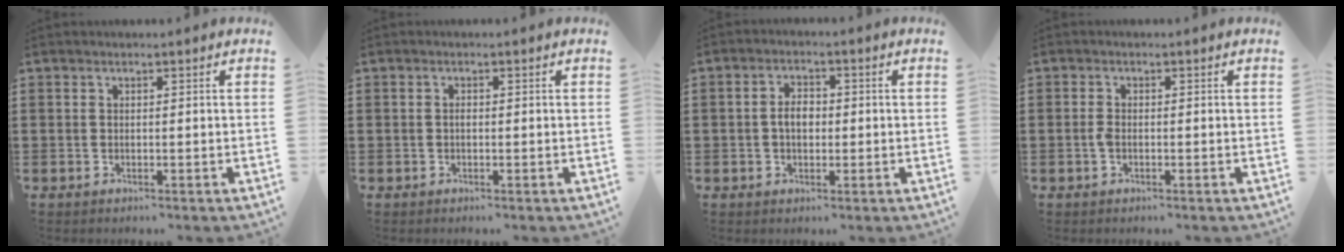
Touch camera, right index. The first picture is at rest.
{"total": 0.7, "force": [-0.2, 0.3, 0.6], "torque": [-0.013, -0.002, -0.003]}
{"total": 3.3, "force": [-0.2, 1.9, 2.6], "torque": [-0.043, 0.003, -0.007]}
{"total": 1.5, "force": [-0.5, 0.7, 1.2], "torque": [-0.032, -0.003, -0.012]}